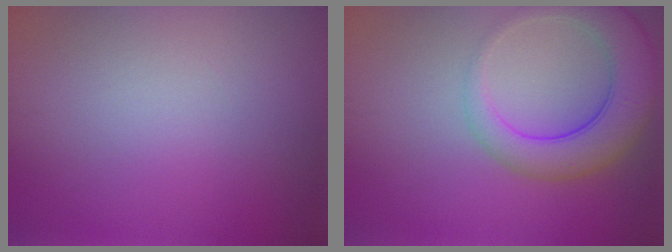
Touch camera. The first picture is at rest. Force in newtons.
{"total": 5.9, "press": 5.8, "slide": 0.4}